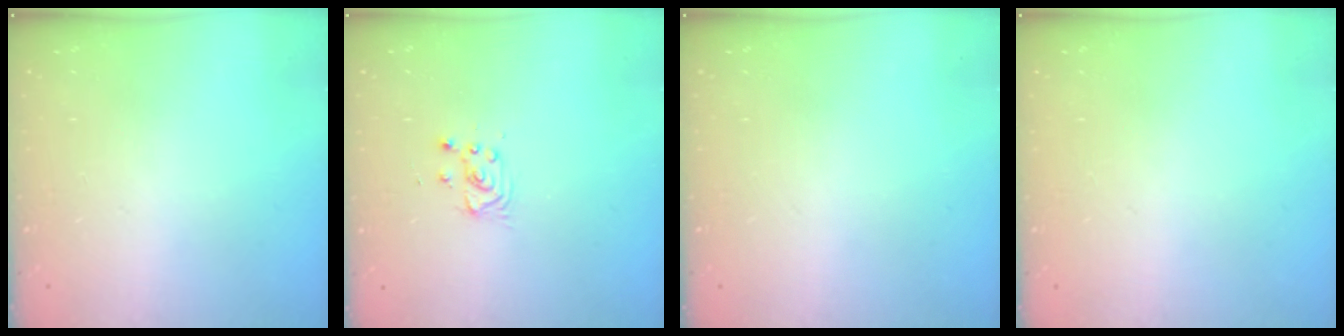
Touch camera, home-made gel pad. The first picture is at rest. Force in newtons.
{"total": 2.8, "press": 2.8, "slide": 0.4}
{"total": 0.0}
{"total": 0.0}